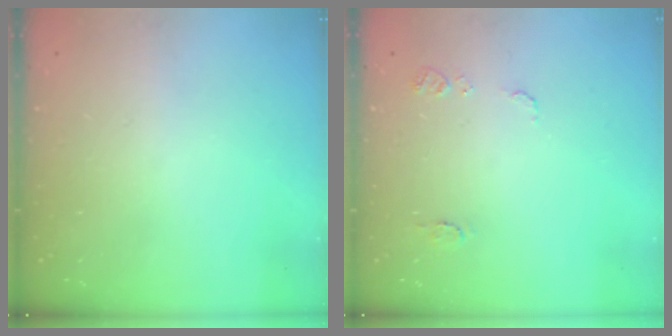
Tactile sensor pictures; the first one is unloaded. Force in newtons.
{"total": 7.1, "press": 7.0, "slide": 0.7}